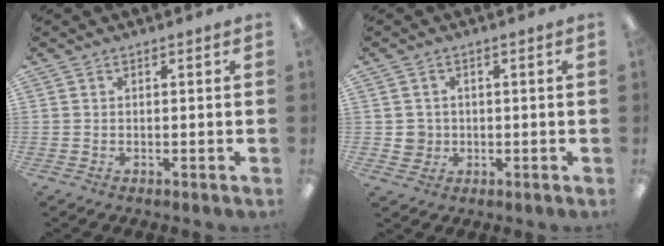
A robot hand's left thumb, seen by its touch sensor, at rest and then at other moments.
{"total": 3.2, "force": [0.2, 3.2, 0.4], "torque": [-0.004, 0.002, 0.001]}